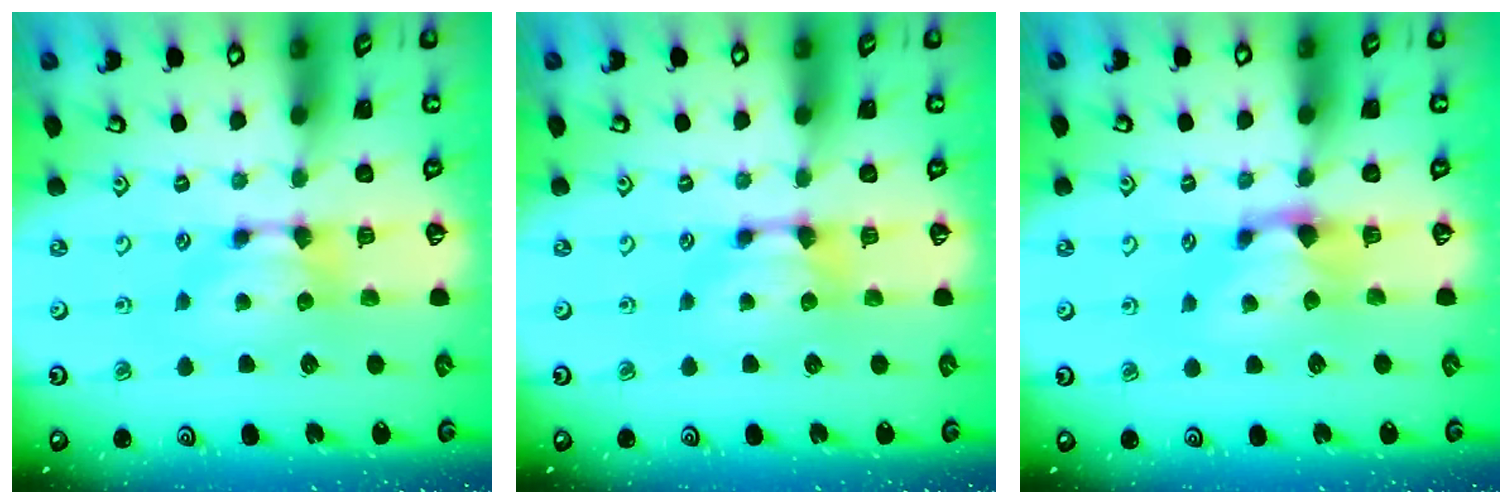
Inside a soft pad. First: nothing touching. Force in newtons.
{"total": 1.2, "press": 0.9, "slide": 0.9}
{"total": 1.3, "press": 0.4, "slide": 1.2}